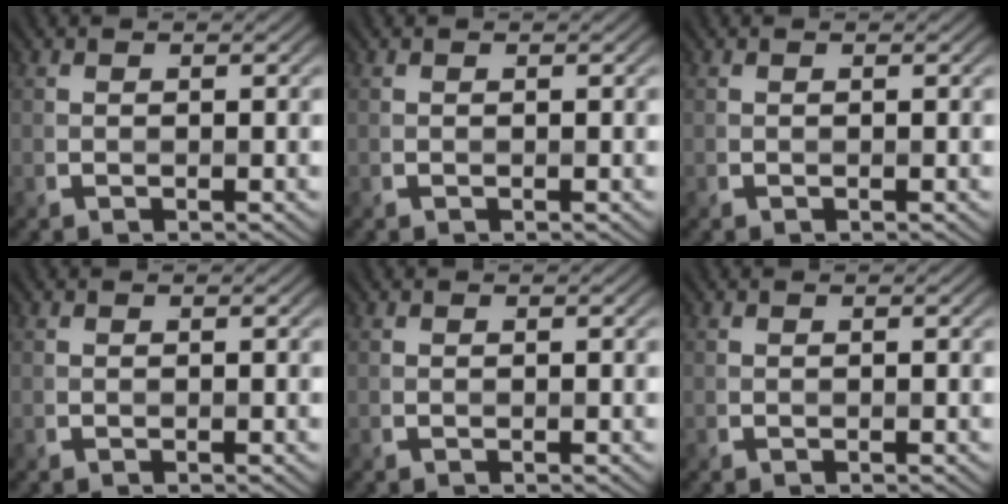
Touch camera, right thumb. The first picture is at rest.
{"total": 0.0}
{"total": 0.0}
{"total": 0.0}
{"total": 0.0}
{"total": 0.0}